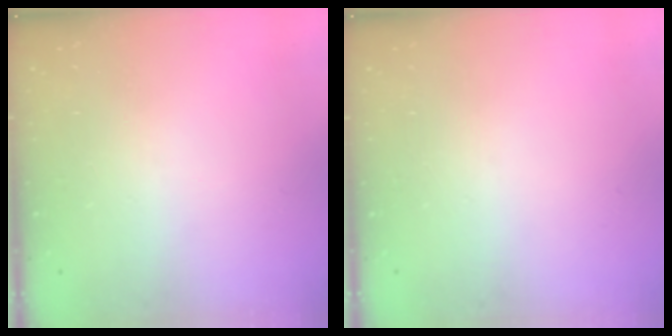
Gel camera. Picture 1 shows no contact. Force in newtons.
{"total": 0.0}